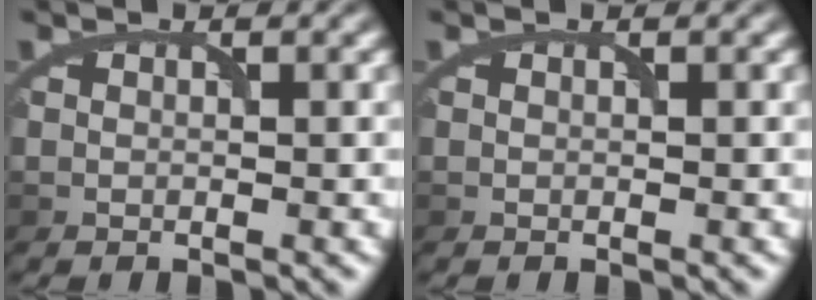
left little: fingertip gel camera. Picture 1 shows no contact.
{"total": 0.0}